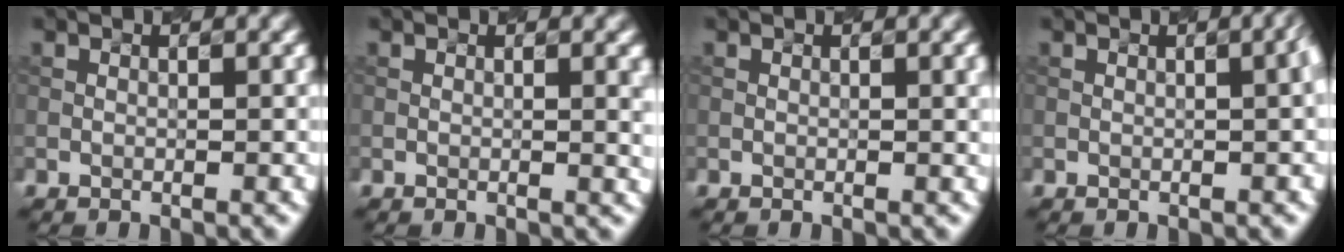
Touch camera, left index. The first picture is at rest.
{"total": 2.1, "force": [0.3, 0.7, 2.0], "torque": [-0.015, 0.004, 0.006]}
{"total": 1.8, "force": [0.3, 0.6, 1.6], "torque": [-0.014, 0.007, 0.005]}
{"total": 3.3, "force": [0.5, 1.4, 3.0], "torque": [-0.009, 0.024, -0.003]}